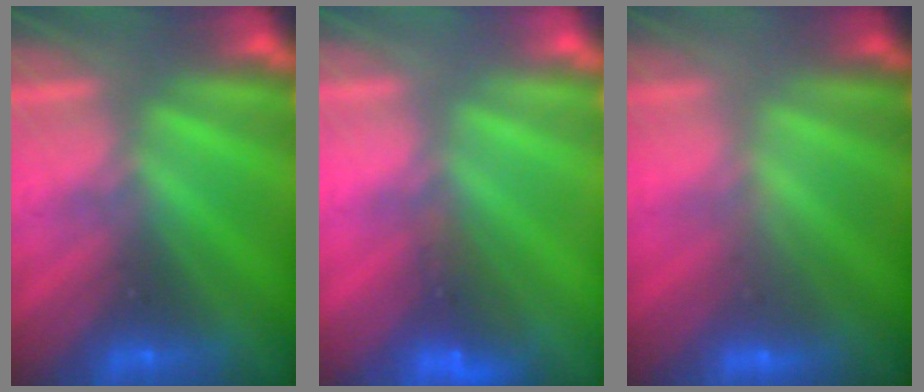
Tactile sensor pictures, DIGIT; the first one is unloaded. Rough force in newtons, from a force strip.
{"total": 3.7}
{"total": 2.1}